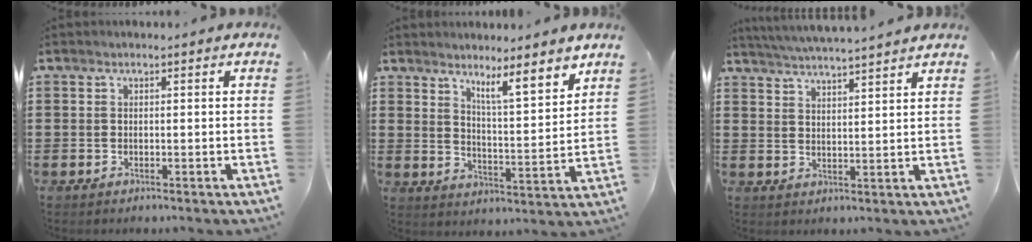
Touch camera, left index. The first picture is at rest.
{"total": 6.4, "force": [5.5, 0.2, 3.3], "torque": [-0.051, -0.044, 0.085]}
{"total": 4.3, "force": [4.1, -0.8, 0.7], "torque": [-0.029, -0.023, 0.072]}